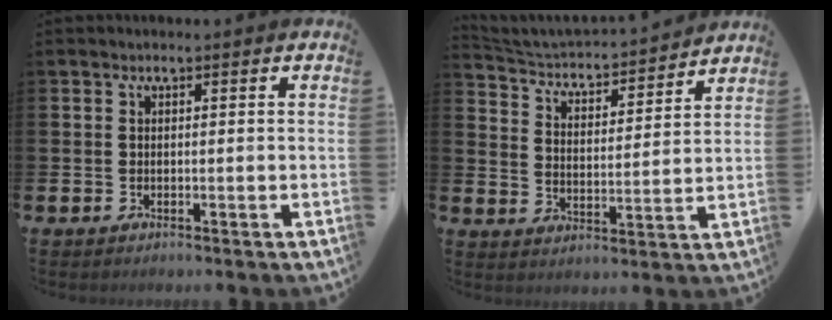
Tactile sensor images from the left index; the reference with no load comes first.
{"total": 3.8, "force": [3.7, 1.0, 0.5], "torque": [-0.039, -0.040, 0.054]}